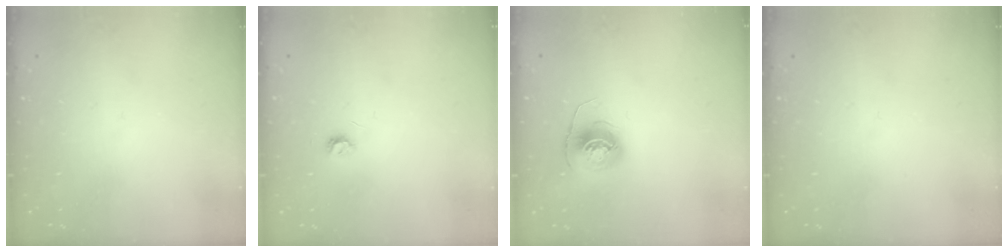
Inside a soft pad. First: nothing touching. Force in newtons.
{"total": 3.7, "press": 3.7, "slide": 0.4}
{"total": 6.1, "press": 6.1, "slide": 0.4}
{"total": 0.0}